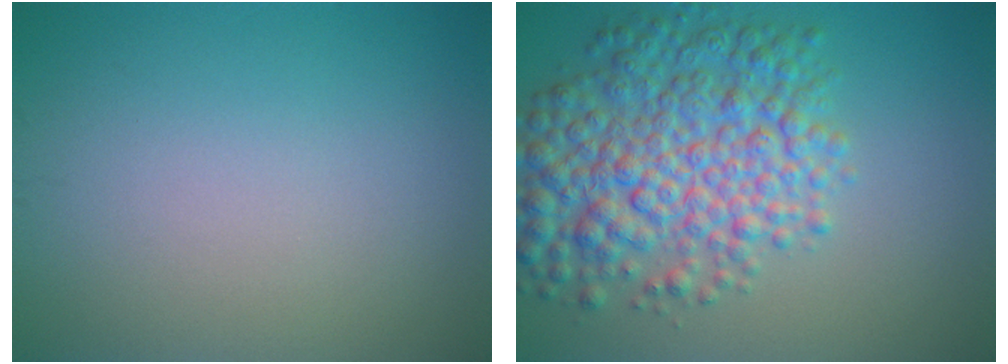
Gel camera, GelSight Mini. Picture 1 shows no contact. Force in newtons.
{"total": 8.2, "press": 8.2, "slide": 0.2}